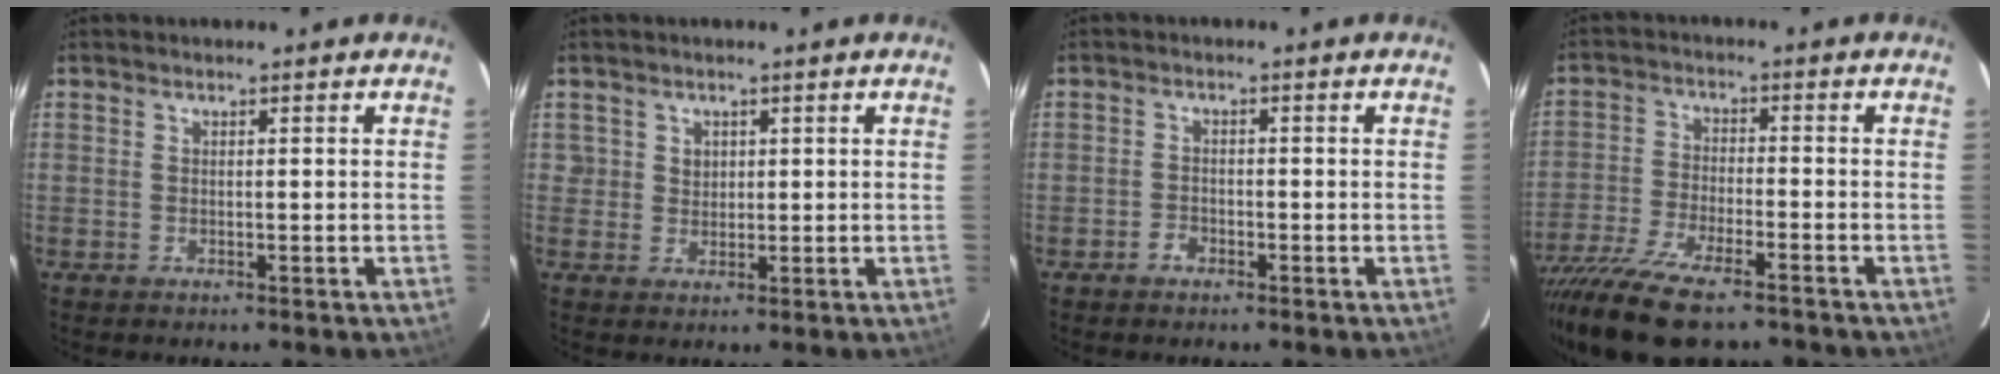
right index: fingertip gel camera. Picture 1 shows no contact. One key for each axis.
{"total": 2.2, "fx": 0.6, "fy": 2.1, "fz": 0.1, "tx": 0.006, "ty": 0.011, "tz": 0.010}
{"total": 1.9, "fx": -1.5, "fy": 1.2, "fz": 0.6, "tx": -0.012, "ty": 0.004, "tz": -0.026}
{"total": 17.8, "fx": -13.6, "fy": 5.0, "fz": 10.2, "tx": -0.225, "ty": -0.056, "tz": -0.241}